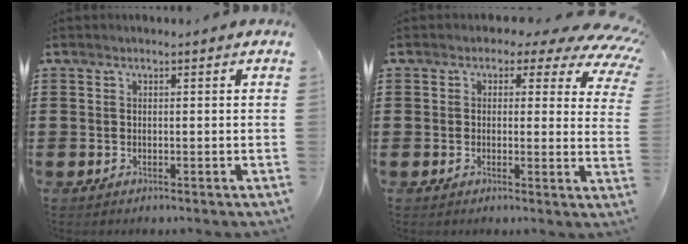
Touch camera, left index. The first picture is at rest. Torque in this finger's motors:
{"motor_torque": [2.14, 0.00, 0.04, -0.09]}